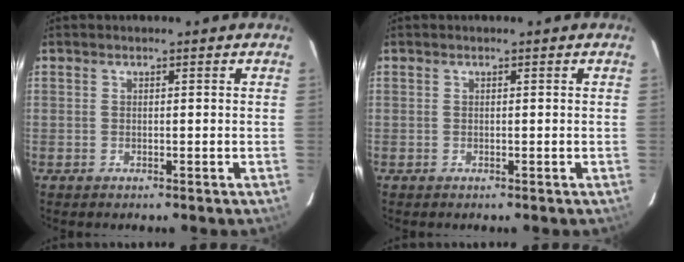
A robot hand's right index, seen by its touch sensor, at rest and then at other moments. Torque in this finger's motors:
{"motor_torque": [0.00, 0.00, 0.00, 0.00]}